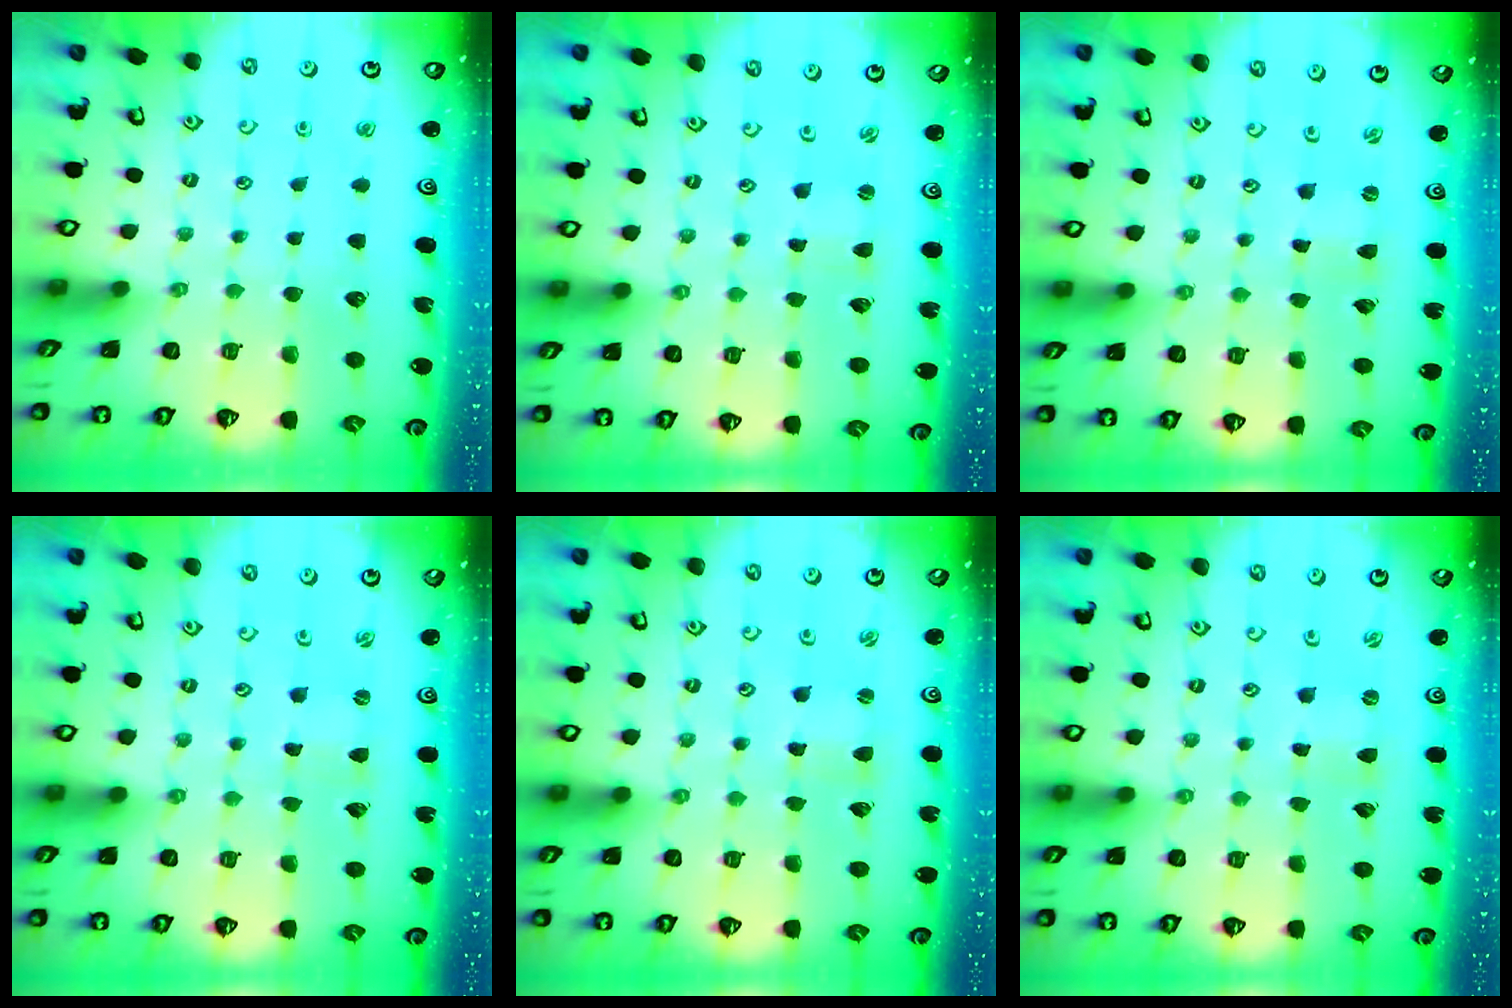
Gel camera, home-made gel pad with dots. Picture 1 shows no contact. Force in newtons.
{"total": 1.2, "press": 1.2, "slide": 0.3}
{"total": 0.0}
{"total": 0.0}
{"total": 1.3, "press": 1.2, "slide": 0.2}
{"total": 0.0}